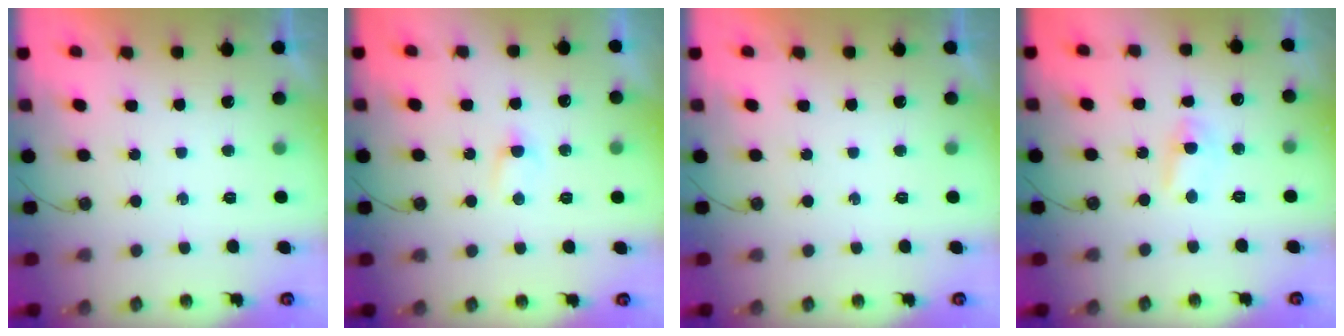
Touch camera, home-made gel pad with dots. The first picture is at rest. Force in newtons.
{"total": 2.7, "press": 2.7, "slide": 0.4}
{"total": 0.0}
{"total": 5.0, "press": 5.0, "slide": 0.4}